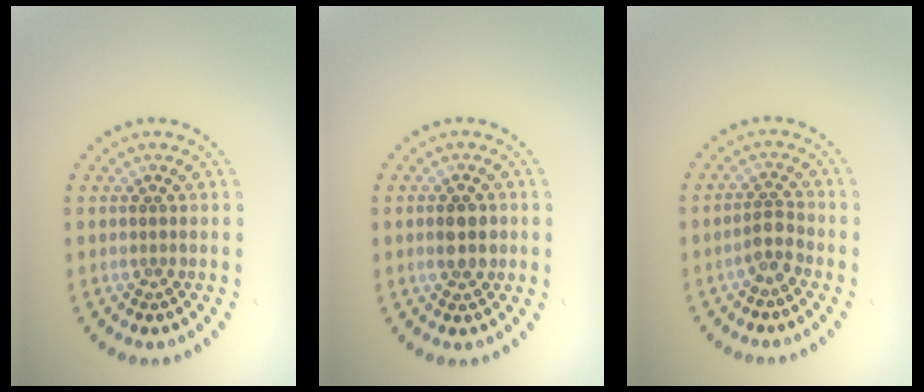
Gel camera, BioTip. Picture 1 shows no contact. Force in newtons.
{"total": 2.8, "press": 2.8, "slide": 0.2}
{"total": 2.0, "press": 1.6, "slide": 1.2}